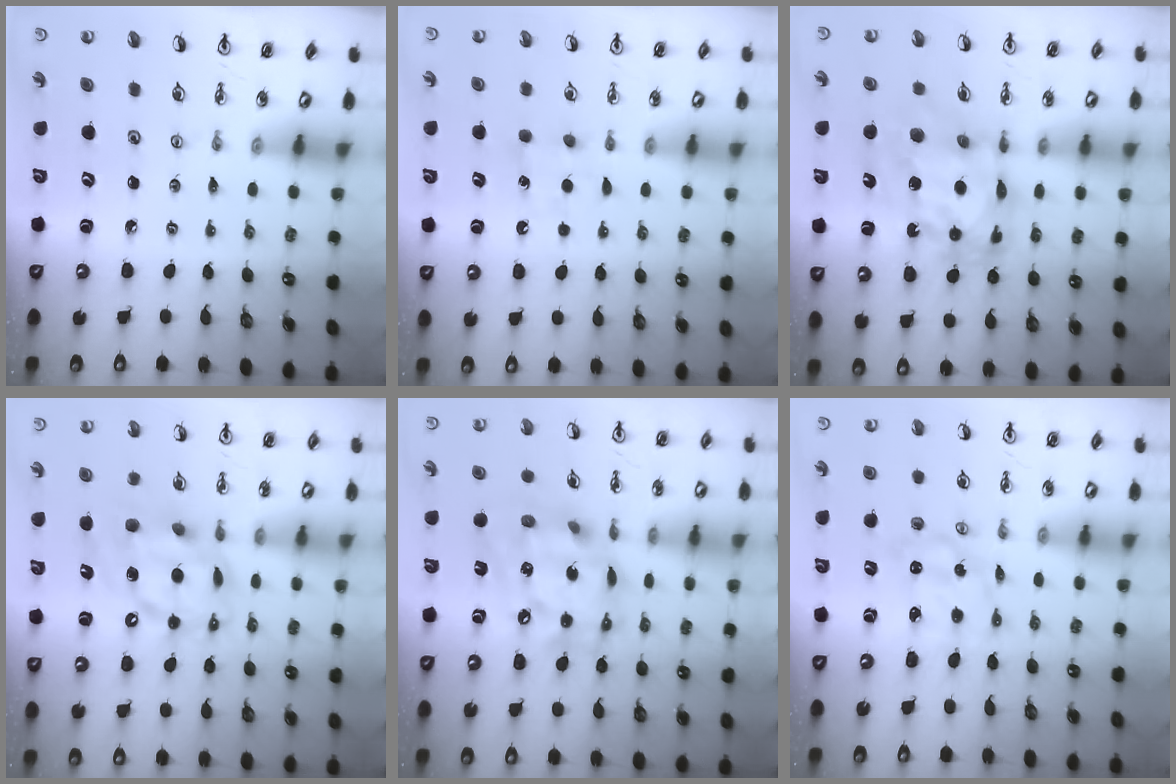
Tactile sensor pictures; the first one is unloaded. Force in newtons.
{"total": 5.7, "press": 5.7, "slide": 0.6}
{"total": 14.4, "press": 14.3, "slide": 1.4}
{"total": 13.6, "press": 13.6, "slide": 1.3}
{"total": 18.0, "press": 17.9, "slide": 1.8}
{"total": 2.3, "press": 2.3, "slide": 0.2}